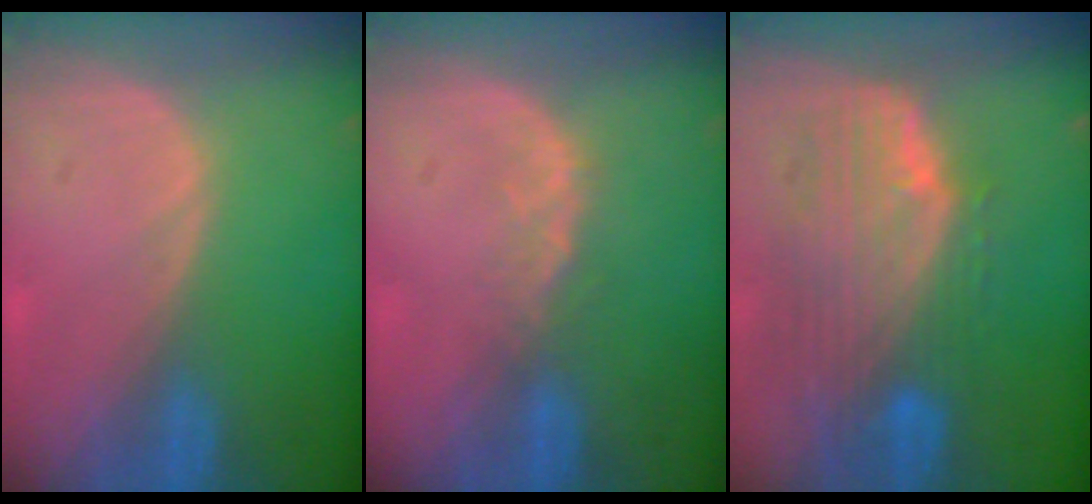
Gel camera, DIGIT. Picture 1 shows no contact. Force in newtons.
{"total": 2.6, "press": 2.1, "slide": 1.5}
{"total": 10.0, "press": 8.8, "slide": 4.6}